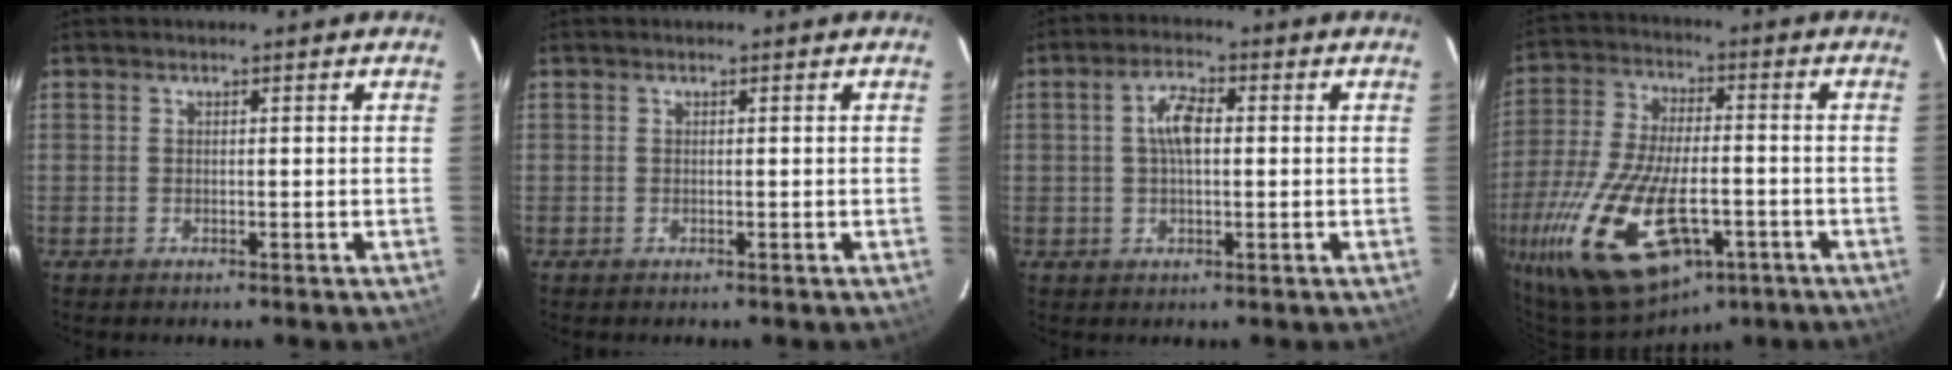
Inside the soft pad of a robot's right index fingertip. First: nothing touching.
{"total": 0.0}
{"total": 5.1, "force": [0.5, 2.3, 4.6], "torque": [-0.089, 0.014, 0.010]}
{"total": 24.0, "force": [-10.9, 11.5, 18.0], "torque": [-0.390, -0.048, -0.177]}